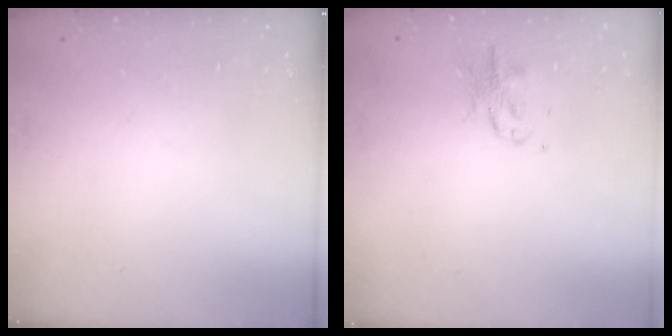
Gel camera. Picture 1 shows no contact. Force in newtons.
{"total": 2.9, "press": 2.8, "slide": 0.4}